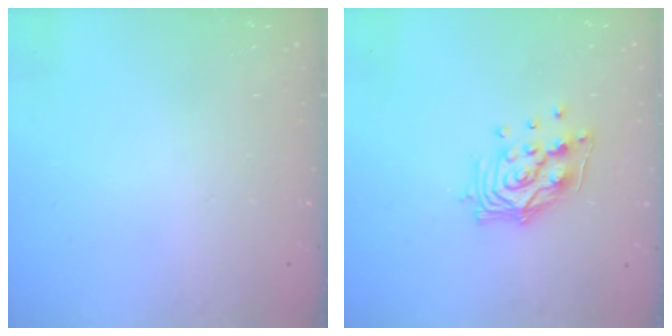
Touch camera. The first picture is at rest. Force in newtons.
{"total": 11.8, "press": 11.7, "slide": 1.4}